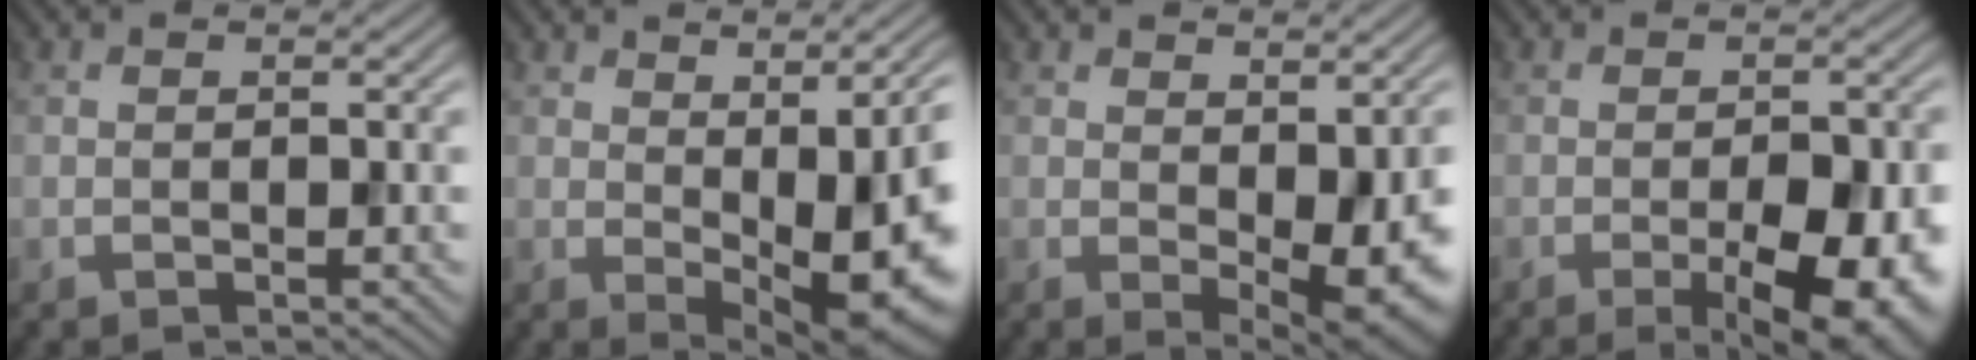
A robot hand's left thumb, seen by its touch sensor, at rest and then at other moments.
{"total": 12.3, "force": [-0.4, 4.3, 11.5], "torque": [-0.151, -0.004, 0.013]}
{"total": 7.7, "force": [-0.2, 3.5, 6.9], "torque": [-0.104, -0.016, 0.010]}
{"total": 8.9, "force": [-3.8, 2.7, 7.6], "torque": [-0.117, -0.006, -0.046]}